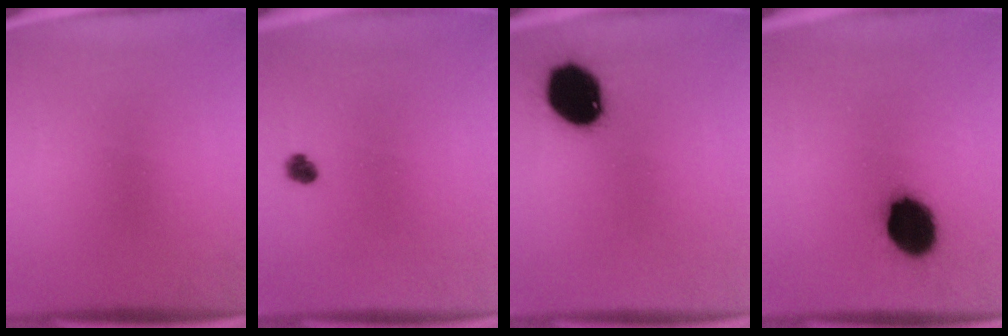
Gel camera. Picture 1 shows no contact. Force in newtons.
{"total": 2.2}
{"total": 15.6}
{"total": 13.0}